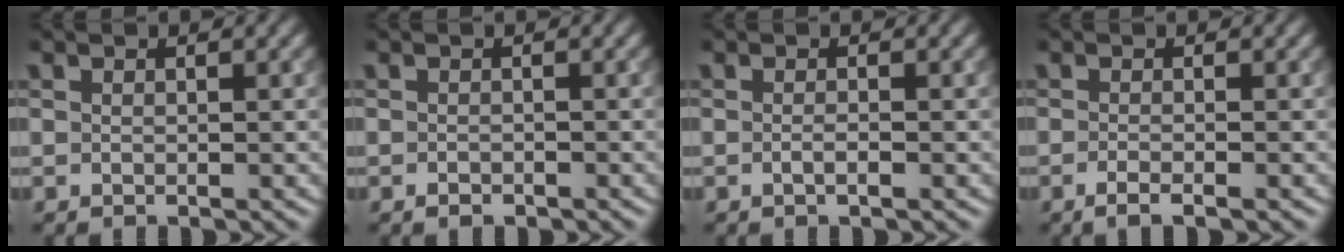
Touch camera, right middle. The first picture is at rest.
{"total": 0.8, "force": [-0.5, 0.4, 0.4], "torque": [-0.004, -0.002, -0.008]}
{"total": 0.9, "force": [-0.3, 0.2, 0.8], "torque": [-0.013, -0.001, -0.008]}
{"total": 1.9, "force": [-0.9, 0.6, 1.6], "torque": [-0.017, -0.004, -0.020]}